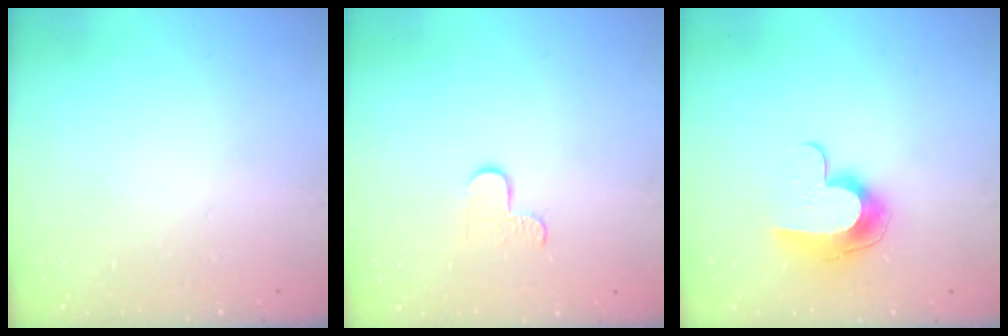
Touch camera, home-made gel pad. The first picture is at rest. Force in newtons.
{"total": 2.9, "press": 2.9, "slide": 0.3}
{"total": 10.3, "press": 10.3, "slide": 0.1}